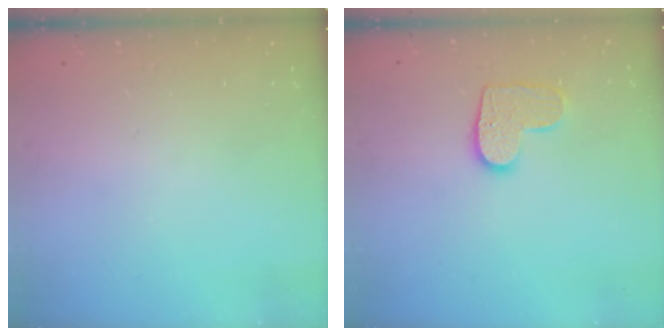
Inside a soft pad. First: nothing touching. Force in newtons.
{"total": 9.2, "press": 9.2, "slide": 0.3}